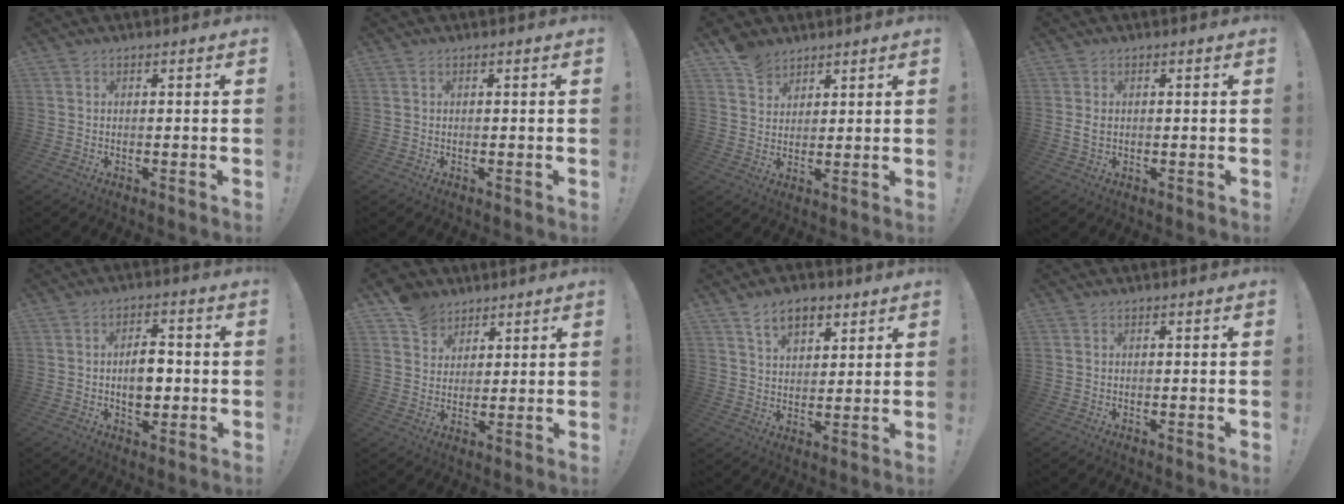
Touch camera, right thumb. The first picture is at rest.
{"total": 0.0}
{"total": 6.7, "force": [5.1, 4.2, 1.1], "torque": [-0.014, -0.031, 0.100]}
{"total": 2.1, "force": [0.4, 1.4, 1.5], "torque": [-0.022, 0.004, 0.006]}
{"total": 7.1, "force": [-0.6, 4.7, 5.2], "torque": [-0.082, 0.003, -0.018]}
{"total": 8.7, "force": [5.9, 6.2, 1.4], "torque": [-0.022, -0.039, 0.119]}
{"total": 9.0, "force": [5.4, 5.2, 4.9], "torque": [-0.070, -0.019, 0.102]}
{"total": 0.0}